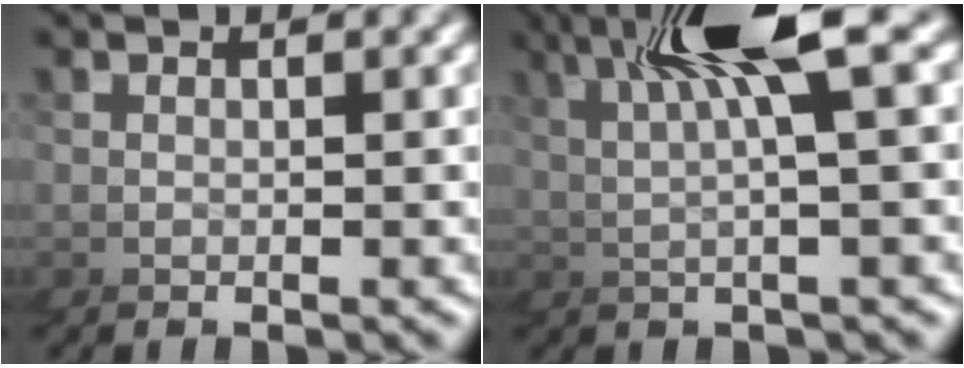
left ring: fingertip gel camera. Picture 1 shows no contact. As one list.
[{"total": 6.9, "force": [3.5, 0.0, 5.9], "torque": [-0.109, 0.036, 0.047]}]